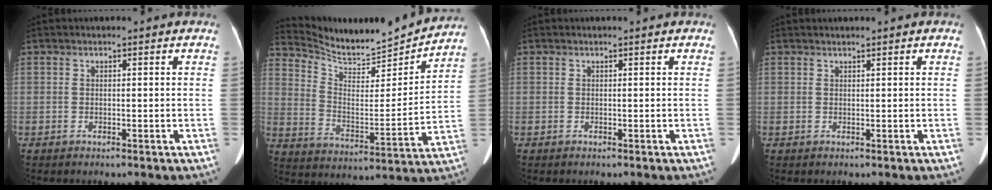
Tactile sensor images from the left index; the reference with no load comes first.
{"total": 15.6, "force": [15.3, 1.5, 2.8], "torque": [-0.062, -0.028, 0.239]}
{"total": 0.0}
{"total": 0.5, "force": [0.5, -0.1, 0.2], "torque": [-0.003, 0.009, 0.012]}